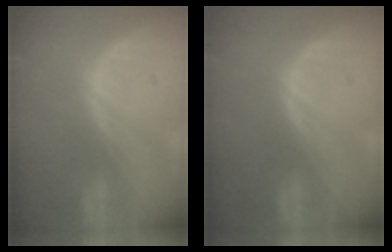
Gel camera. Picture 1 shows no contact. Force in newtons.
{"total": 0.0}